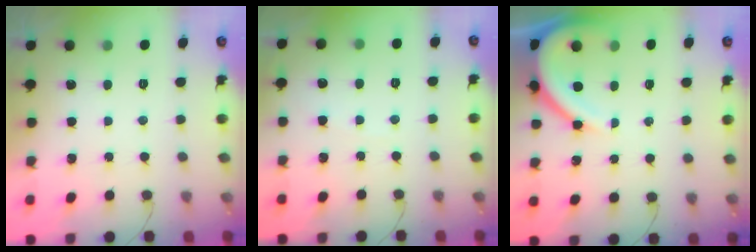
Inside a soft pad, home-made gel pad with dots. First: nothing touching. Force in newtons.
{"total": 2.9, "press": 2.9, "slide": 0.4}
{"total": 10.1, "press": 10.1, "slide": 1.1}